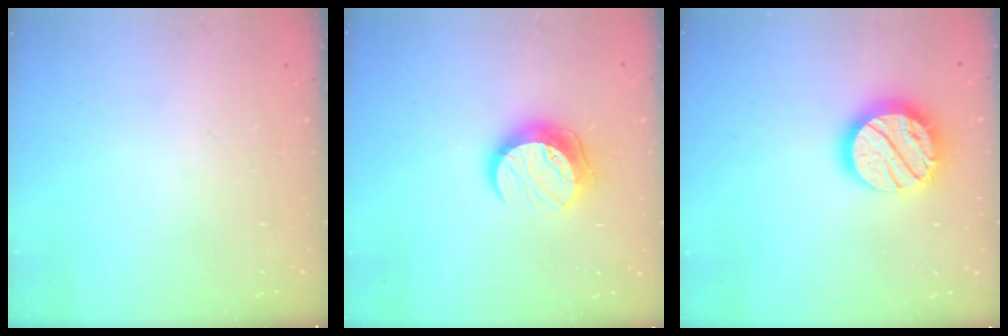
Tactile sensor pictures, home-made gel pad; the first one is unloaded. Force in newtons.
{"total": 10.5, "press": 10.5, "slide": 0.5}
{"total": 18.0, "press": 17.9, "slide": 1.4}